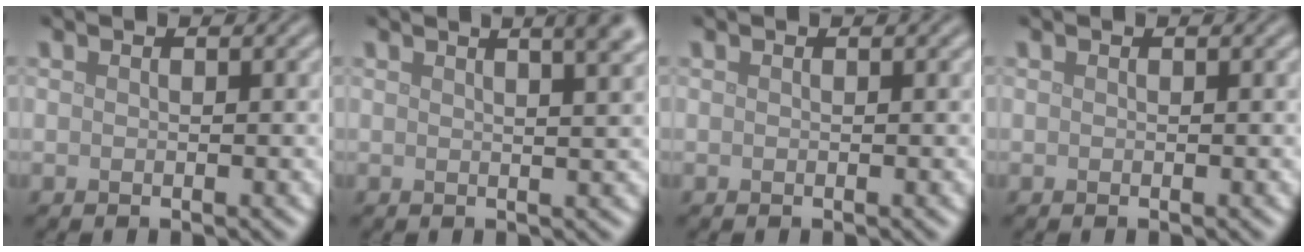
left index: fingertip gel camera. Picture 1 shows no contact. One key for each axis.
{"total": 7.0, "fx": 3.7, "fy": 3.1, "fz": 5.0, "tx": -0.015, "ty": 0.050, "tz": 0.012}
{"total": 0.0}
{"total": 0.0}